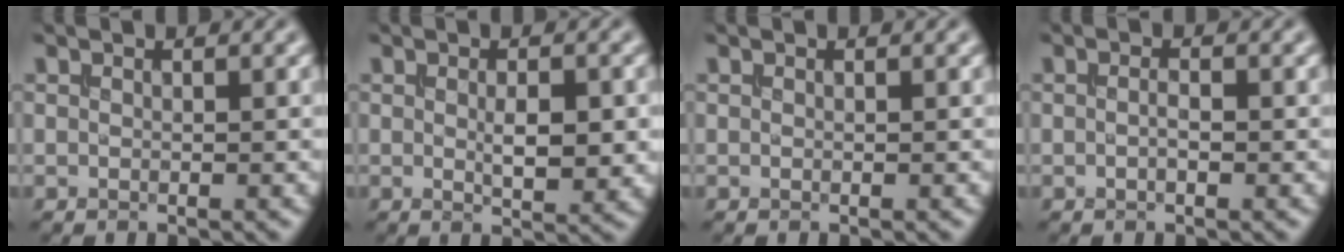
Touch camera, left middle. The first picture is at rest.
{"total": 3.2, "force": [-0.1, 1.2, 3.0], "torque": [-0.055, -0.005, 0.003]}
{"total": 0.0}
{"total": 1.0, "force": [-0.2, 0.2, 1.0], "torque": [-0.021, -0.004, -0.003]}